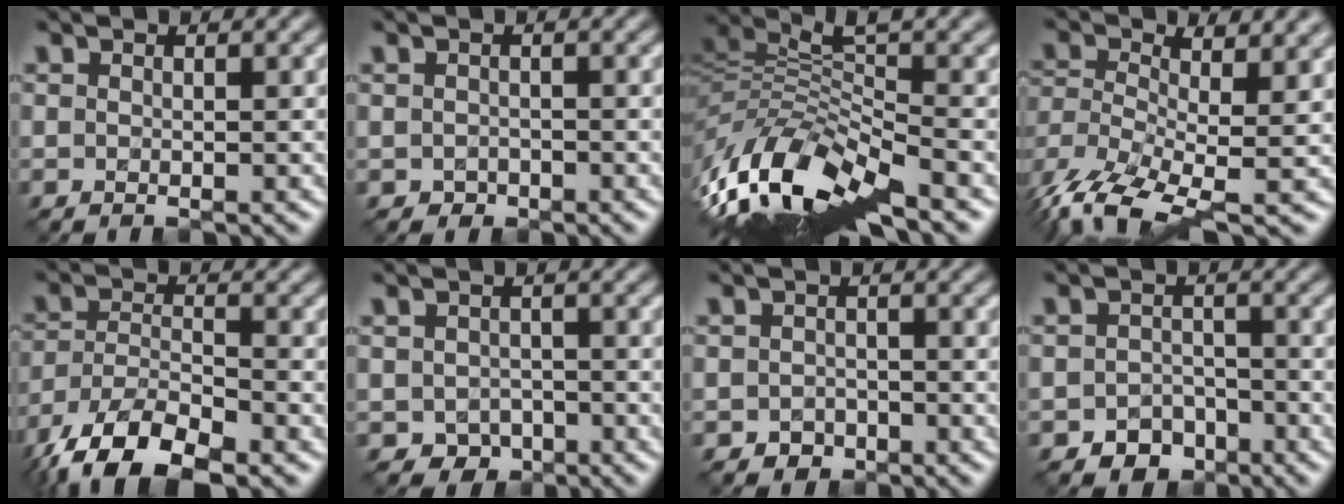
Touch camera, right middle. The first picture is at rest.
{"total": 0.7, "force": [-0.2, 0.7, -0.1], "torque": [0.002, 0.003, -0.005]}
{"total": 11.7, "force": [-5.4, 3.5, 9.7], "torque": [-0.198, 0.009, -0.098]}
{"total": 9.9, "force": [-3.0, 4.5, 8.3], "torque": [-0.192, -0.007, -0.055]}
{"total": 10.0, "force": [-6.9, 3.7, 6.2], "torque": [-0.122, -0.010, -0.135]}
{"total": 2.1, "force": [-0.8, 1.8, 0.6], "torque": [-0.007, -0.002, -0.016]}
{"total": 1.3, "force": [-0.6, 1.1, 0.1], "torque": [0.001, 0.004, -0.013]}
{"total": 2.7, "force": [-1.7, 2.1, 0.6], "torque": [-0.002, 0.003, -0.031]}